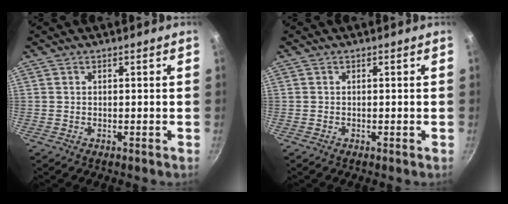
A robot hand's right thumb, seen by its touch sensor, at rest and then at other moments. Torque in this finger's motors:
{"motor_torque": [2.72, 2.29, 0.34, -0.24, 0.01]}